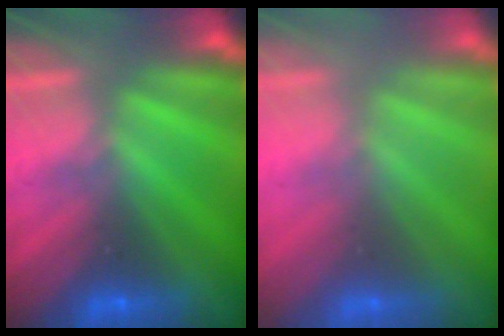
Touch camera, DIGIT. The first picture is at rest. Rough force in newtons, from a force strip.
{"total": 2.3}